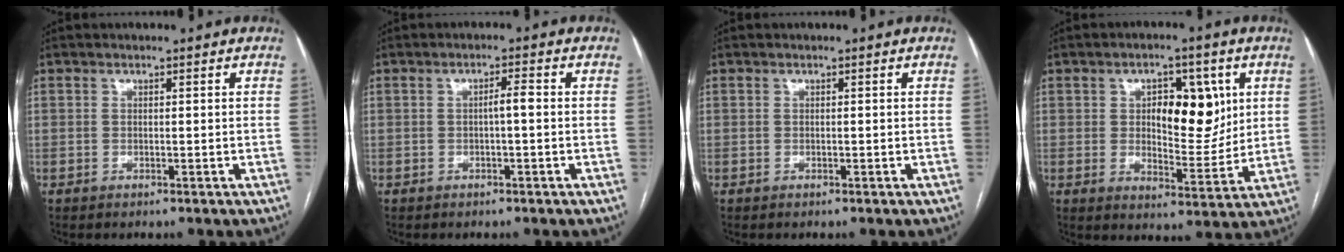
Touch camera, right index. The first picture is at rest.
{"total": 1.9, "force": [-0.2, 0.2, 1.9], "torque": [-0.032, 0.004, -0.001]}
{"total": 0.0}
{"total": 9.7, "force": [2.6, 4.6, 8.2], "torque": [-0.112, 0.010, 0.045]}